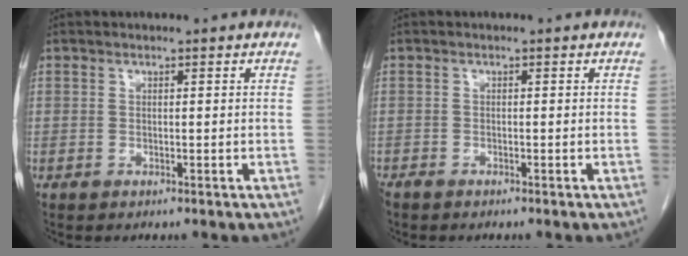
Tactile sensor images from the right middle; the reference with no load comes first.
{"total": 1.0, "force": [-0.8, 0.3, 0.3], "torque": [-0.012, -0.002, -0.017]}